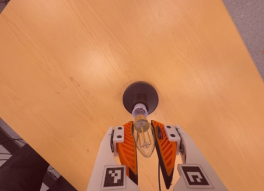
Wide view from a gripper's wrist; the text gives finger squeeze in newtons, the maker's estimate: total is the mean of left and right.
{"total": 22.8, "left": 24.7, "right": 20.9}